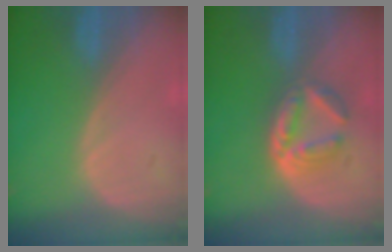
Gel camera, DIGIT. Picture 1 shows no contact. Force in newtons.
{"total": 6.2, "press": 5.4, "slide": 3.0}